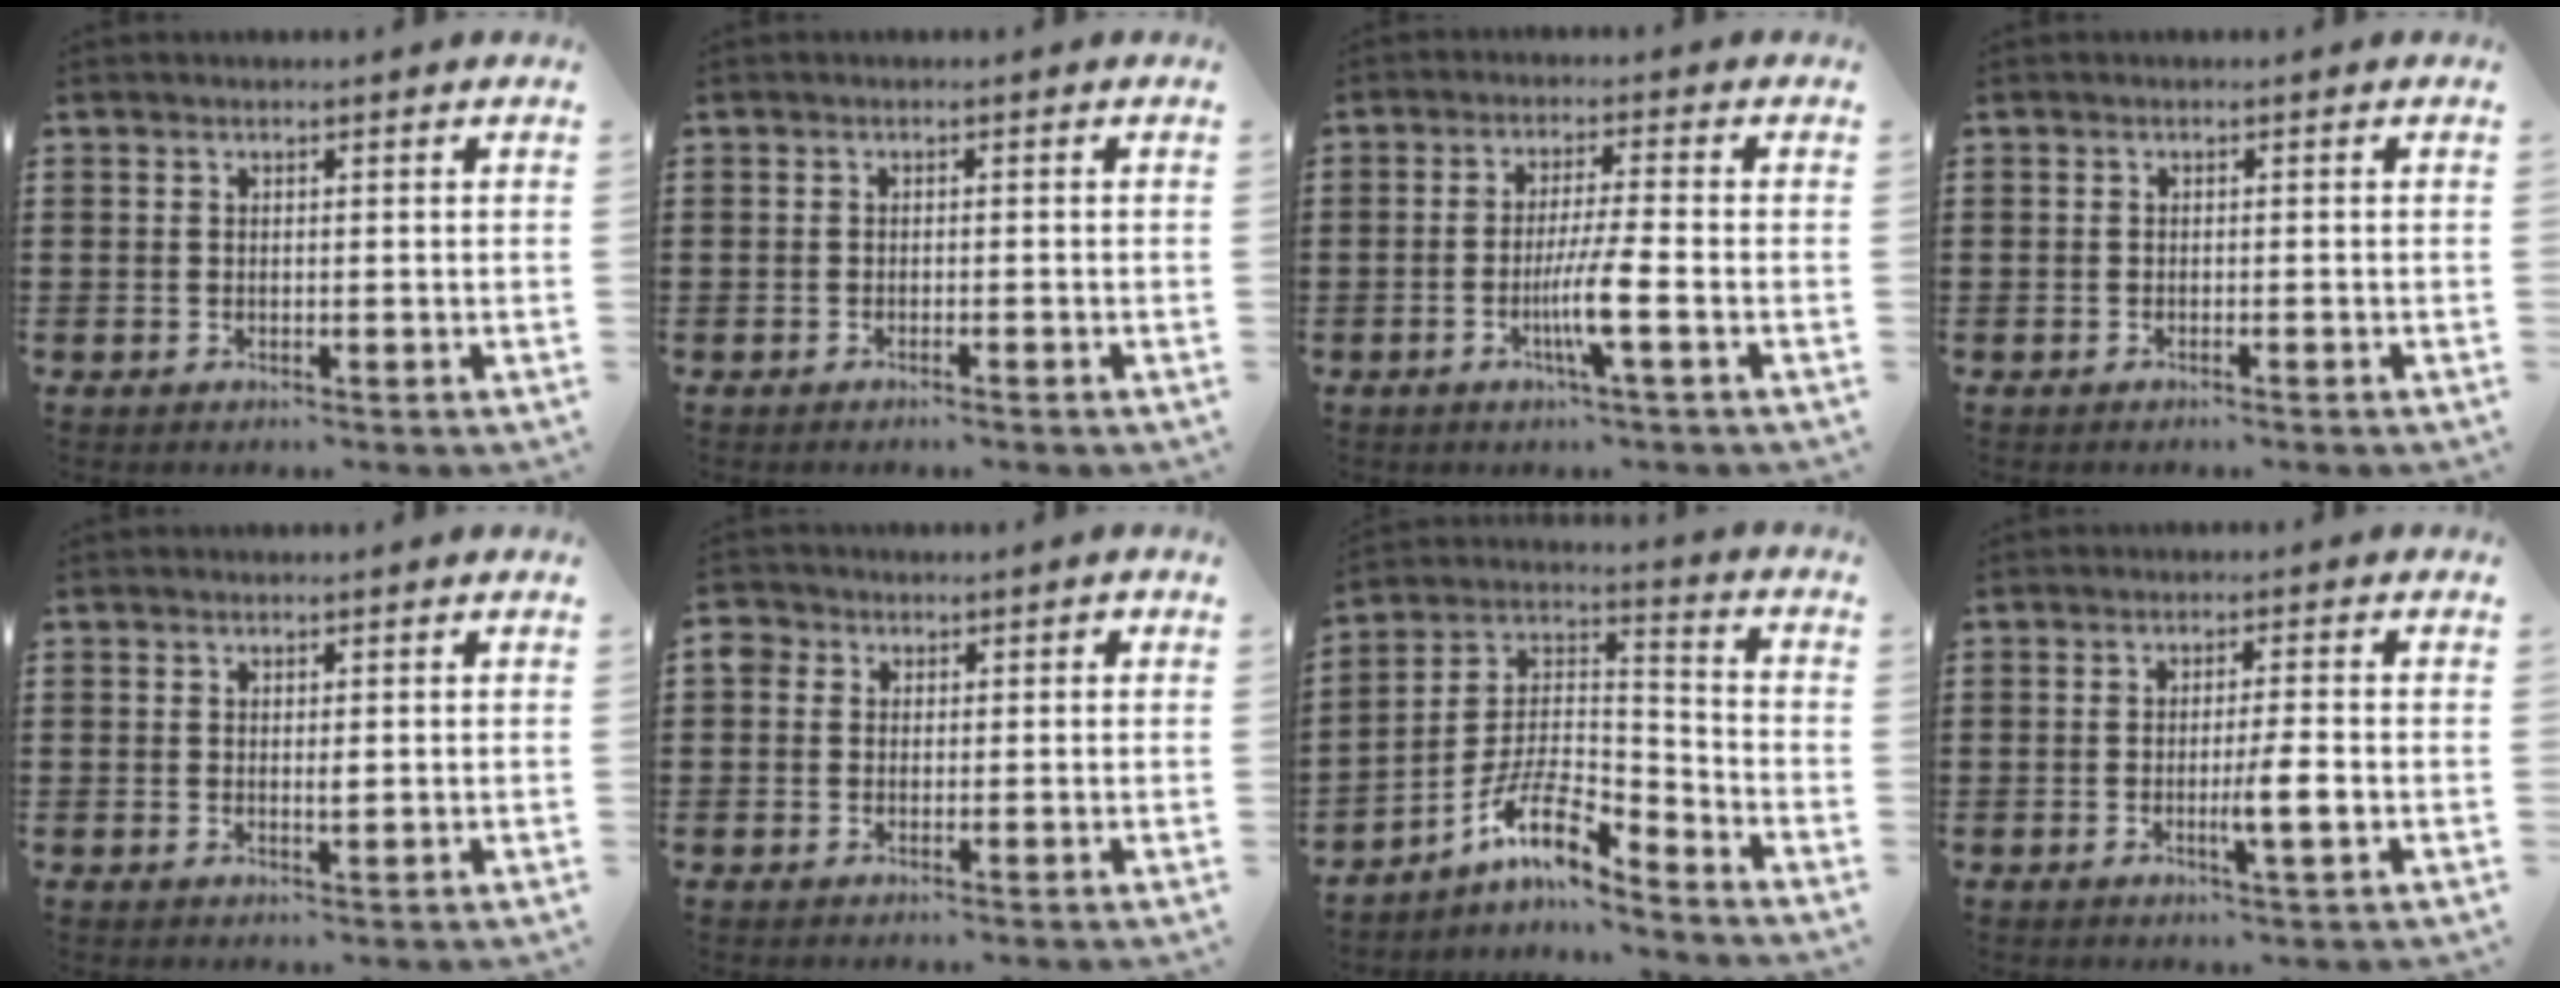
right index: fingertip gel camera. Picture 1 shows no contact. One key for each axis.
{"total": 0.8, "fx": -0.7, "fy": 0.0, "fz": 0.3, "tx": -0.008, "ty": -0.002, "tz": -0.013}
{"total": 6.0, "fx": -2.1, "fy": -0.3, "fz": 5.6, "tx": -0.107, "ty": -0.016, "tz": -0.042}
{"total": 0.6, "fx": -0.5, "fy": 0.0, "fz": 0.2, "tx": -0.006, "ty": -0.001, "tz": -0.011}
{"total": 1.1, "fx": 0.2, "fy": 0.3, "fz": 1.0, "tx": -0.020, "ty": 0.002, "tz": 0.002}
{"total": 1.8, "fx": 0.0, "fy": 1.7, "fz": 0.7, "tx": -0.020, "ty": 0.008, "tz": -0.002}
{"total": 10.8, "fx": -7.4, "fy": 3.4, "fz": 7.0, "tx": -0.149, "ty": 0.005, "tz": -0.146}
{"total": 4.5, "fx": -1.3, "fy": 0.0, "fz": 4.3, "tx": -0.079, "ty": -0.013, "tz": -0.025}